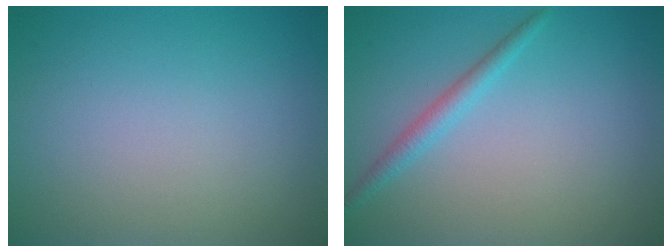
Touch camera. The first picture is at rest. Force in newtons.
{"total": 1.8, "press": 1.7, "slide": 0.1}